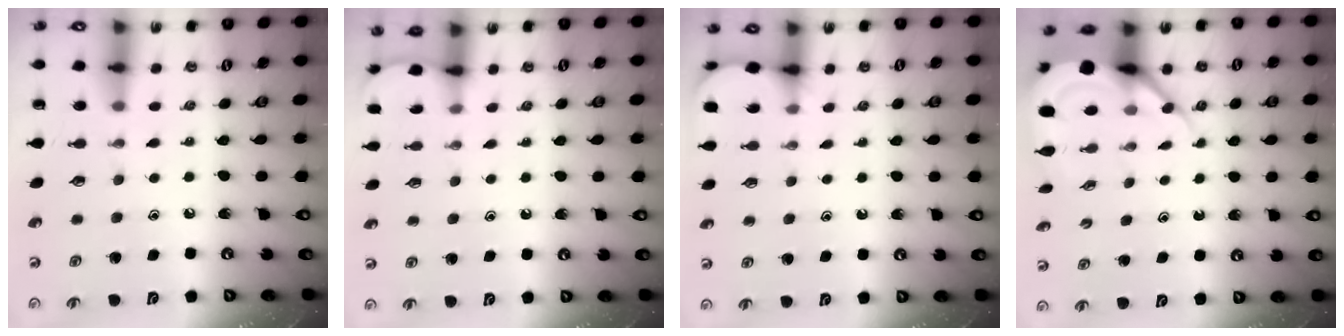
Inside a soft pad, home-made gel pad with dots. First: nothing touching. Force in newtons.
{"total": 2.4, "press": 2.4, "slide": 0.2}
{"total": 2.8, "press": 2.8, "slide": 0.3}
{"total": 7.3, "press": 7.3, "slide": 0.6}